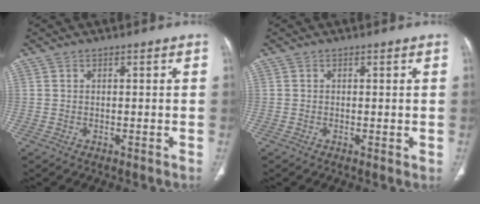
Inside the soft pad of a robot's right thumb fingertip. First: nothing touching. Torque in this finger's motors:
{"motor_torque": [-0.78, 0.02, -0.26, 0.04, -0.06]}